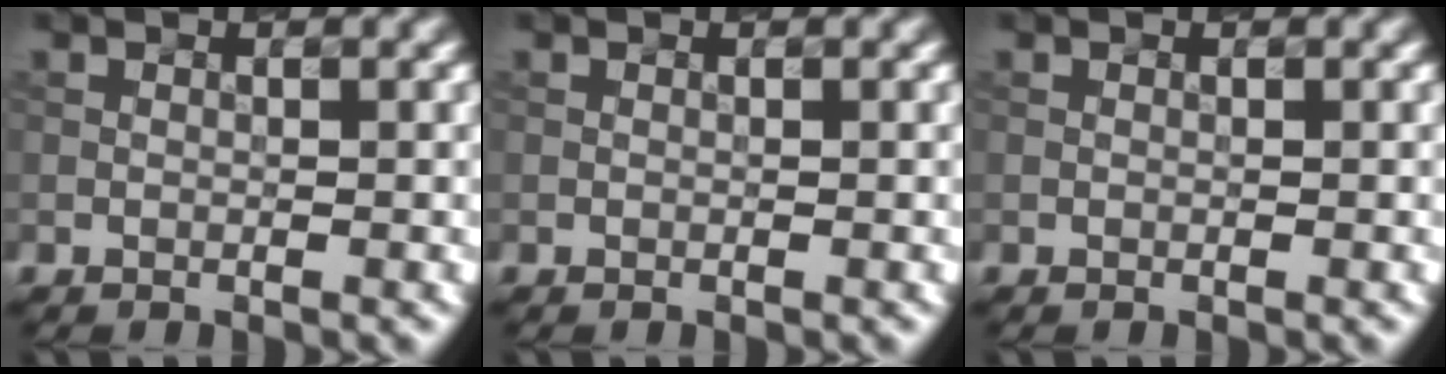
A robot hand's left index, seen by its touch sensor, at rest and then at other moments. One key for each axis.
{"total": 0.0}
{"total": 0.0}